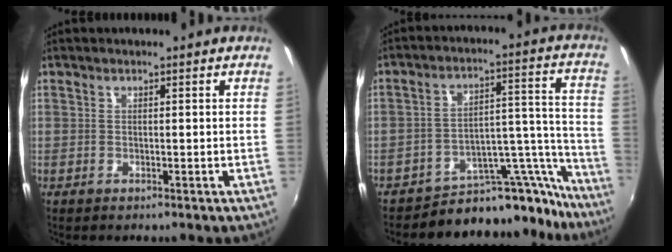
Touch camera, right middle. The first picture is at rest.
{"total": 14.7, "force": [-13.7, 4.8, 2.5], "torque": [-0.010, 0.066, -0.200]}